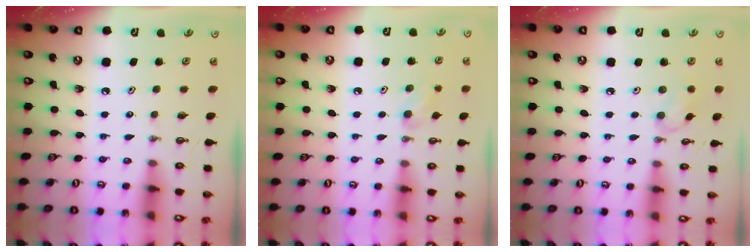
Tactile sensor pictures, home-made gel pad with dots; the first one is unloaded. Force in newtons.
{"total": 6.7, "press": 6.6, "slide": 1.5}
{"total": 7.7, "press": 7.1, "slide": 3.2}